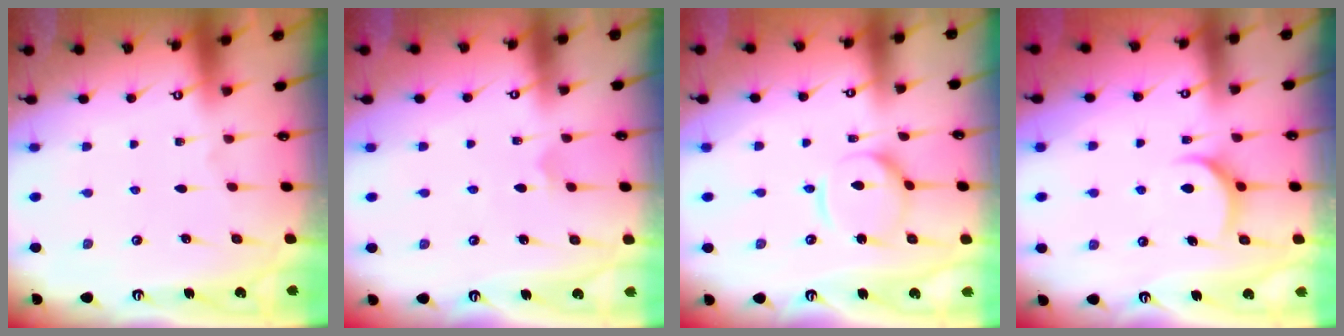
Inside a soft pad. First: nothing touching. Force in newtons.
{"total": 3.6, "press": 3.5, "slide": 0.7}
{"total": 9.0, "press": 9.0, "slide": 0.9}
{"total": 7.3, "press": 7.2, "slide": 0.8}